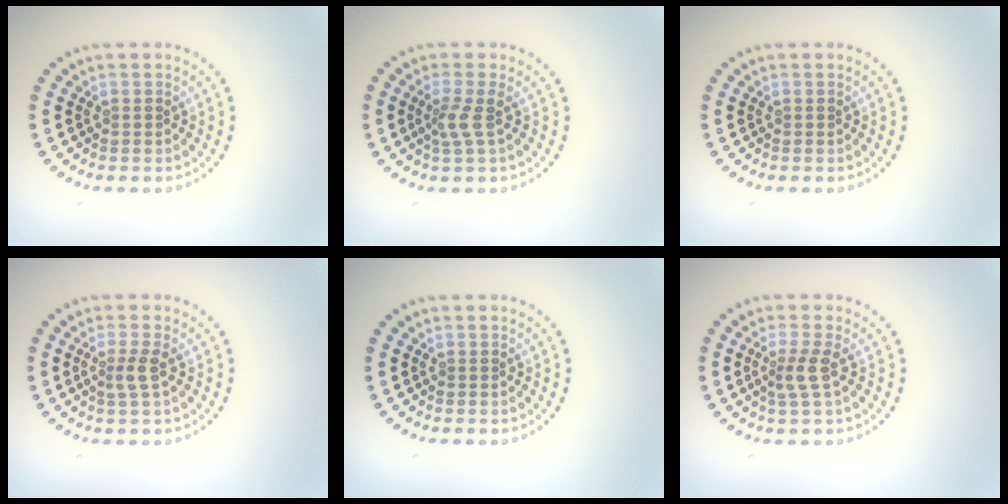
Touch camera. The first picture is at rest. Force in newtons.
{"total": 1.9, "press": 1.4, "slide": 1.3}
{"total": 0.0}
{"total": 1.6, "press": 1.4, "slide": 0.8}
{"total": 0.0}
{"total": 2.0, "press": 1.5, "slide": 1.3}